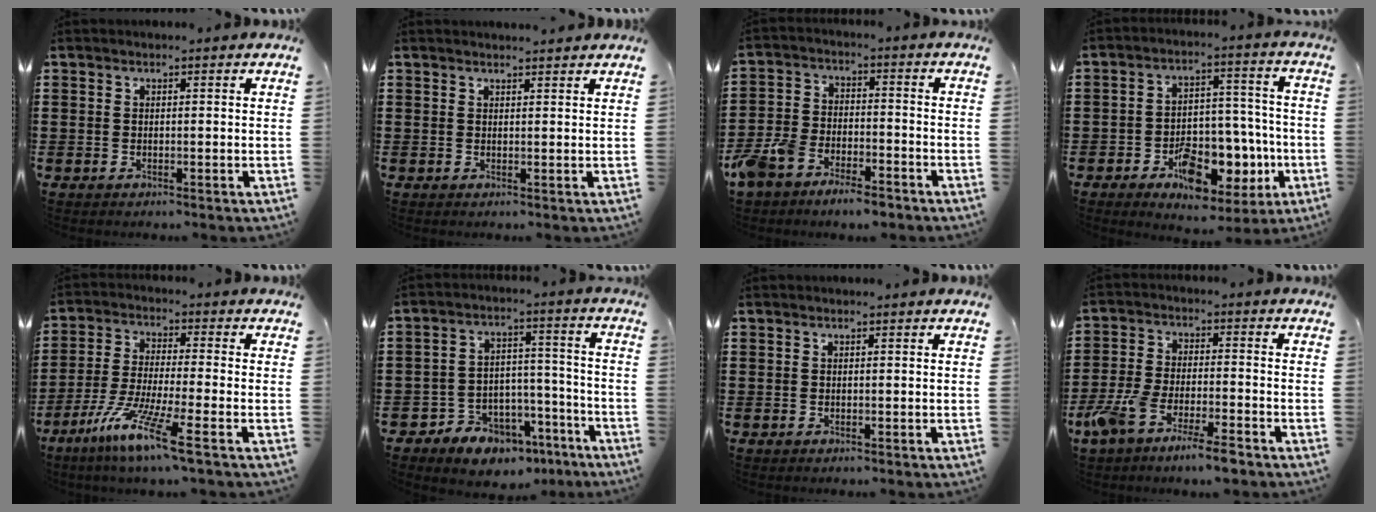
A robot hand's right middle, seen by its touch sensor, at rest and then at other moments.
{"total": 1.2, "force": [1.2, -0.2, -0.1], "torque": [-0.001, -0.003, 0.022]}
{"total": 6.9, "force": [-6.1, 2.1, 2.5], "torque": [-0.078, 0.005, -0.125]}
{"total": 9.1, "force": [-4.2, 5.7, 5.6], "torque": [-0.076, 0.024, -0.069]}
{"total": 9.2, "force": [-6.2, 0.2, 6.8], "torque": [-0.148, -0.014, -0.122]}
{"total": 7.7, "force": [-6.6, 3.7, 1.2], "torque": [-0.018, 0.042, -0.122]}
{"total": 0.0}
{"total": 7.5, "force": [-5.6, 1.2, 4.8], "torque": [-0.116, -0.010, -0.109]}